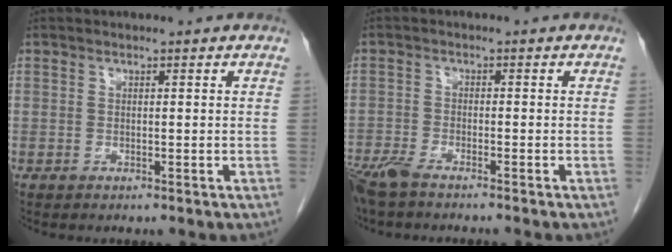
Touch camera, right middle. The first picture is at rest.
{"total": 5.4, "force": [-4.5, 0.7, 2.8], "torque": [-0.054, -0.013, -0.085]}